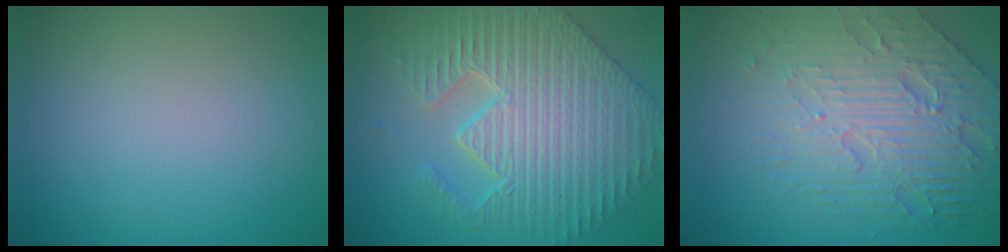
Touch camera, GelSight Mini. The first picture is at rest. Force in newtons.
{"total": 7.0, "press": 5.8, "slide": 3.9}
{"total": 7.6, "press": 5.3, "slide": 5.4}